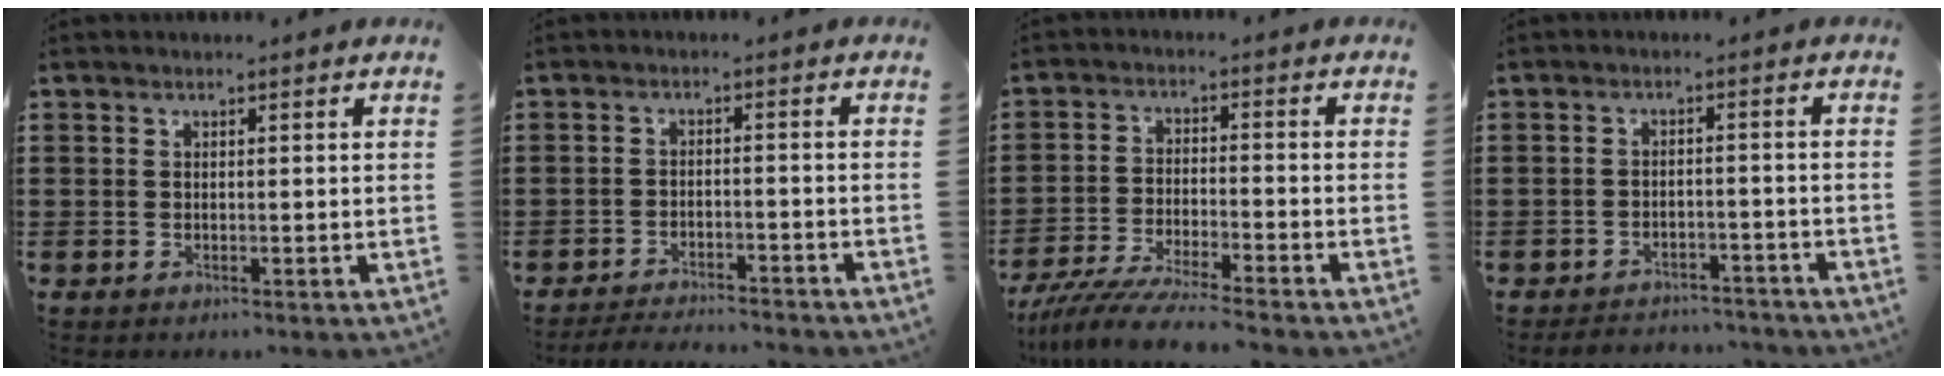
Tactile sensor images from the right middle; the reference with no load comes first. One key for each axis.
{"total": 3.3, "fx": -3.3, "fy": 0.1, "fz": 0.4, "tx": -0.009, "ty": 0.002, "tz": -0.068}
{"total": 6.8, "fx": -6.4, "fy": -0.2, "fz": 2.4, "tx": -0.058, "ty": -0.013, "tz": -0.126}
{"total": 3.2, "fx": -3.2, "fy": 0.5, "fz": 0.1, "tx": -0.007, "ty": 0.003, "tz": -0.068}